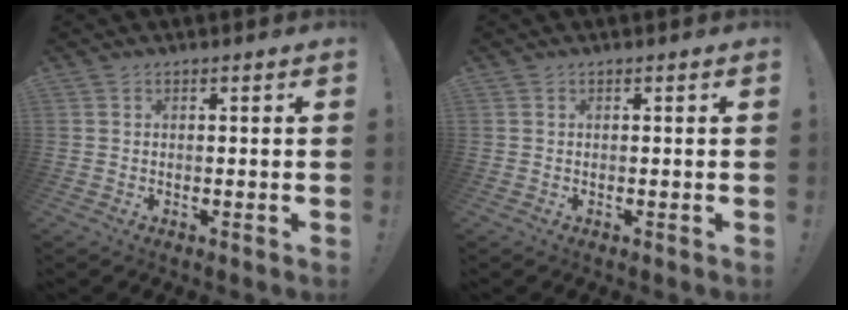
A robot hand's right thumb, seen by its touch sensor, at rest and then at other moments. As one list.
[{"total": 0.0}]